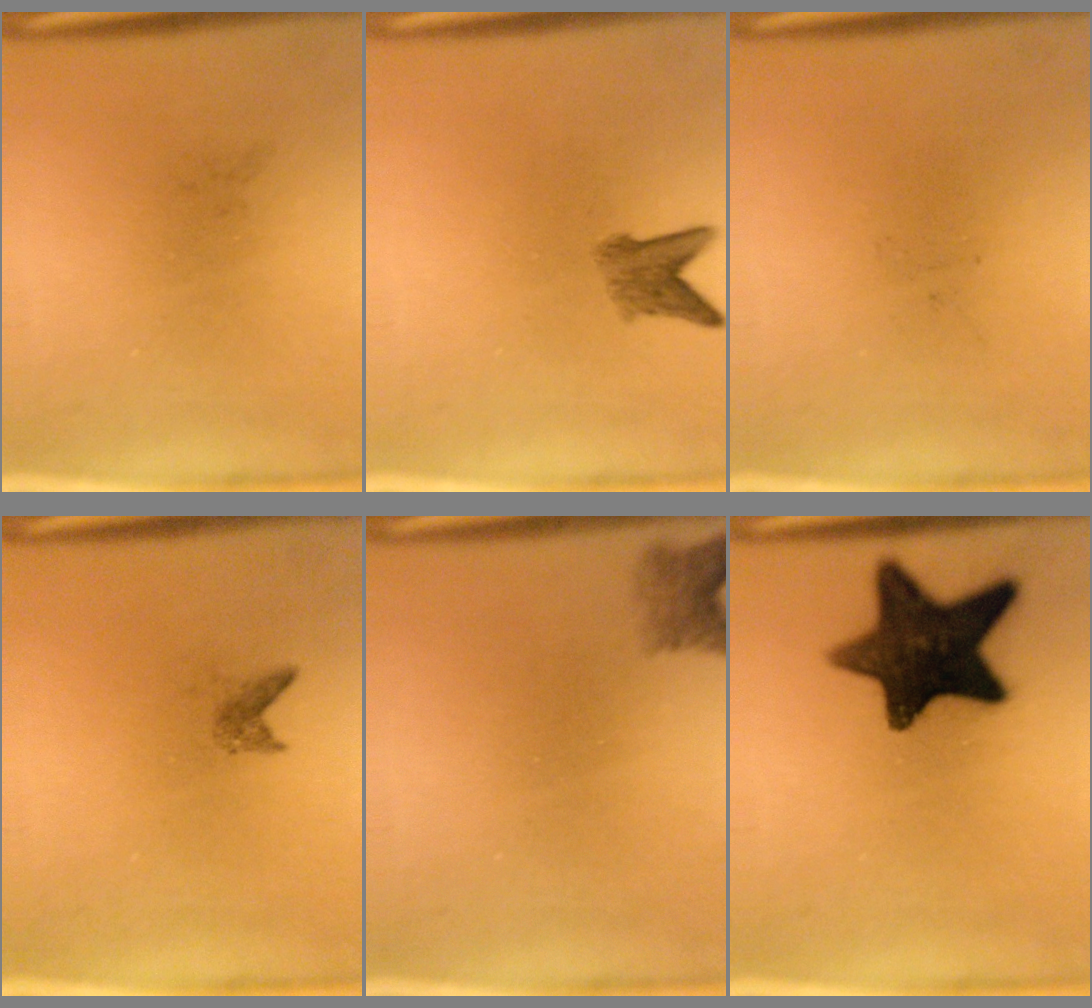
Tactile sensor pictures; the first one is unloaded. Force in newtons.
{"total": 3.0}
{"total": 0.0}
{"total": 0.9}
{"total": 2.4}
{"total": 15.0}